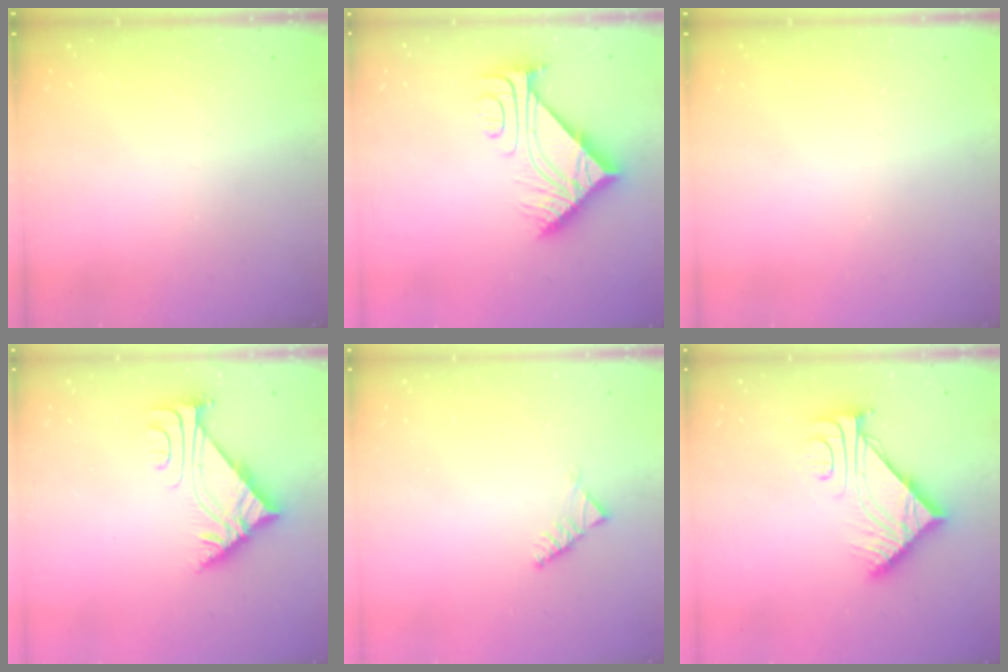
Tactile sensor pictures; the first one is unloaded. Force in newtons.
{"total": 9.0, "press": 8.9, "slide": 1.0}
{"total": 0.0}
{"total": 5.0, "press": 4.9, "slide": 0.9}
{"total": 2.6, "press": 2.5, "slide": 0.8}
{"total": 10.3, "press": 10.2, "slide": 0.9}